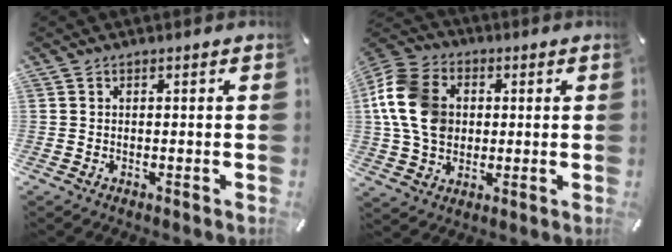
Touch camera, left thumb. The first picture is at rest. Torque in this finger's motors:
{"motor_torque": [2.42, 2.59, 2.03, -0.24, 0.29]}